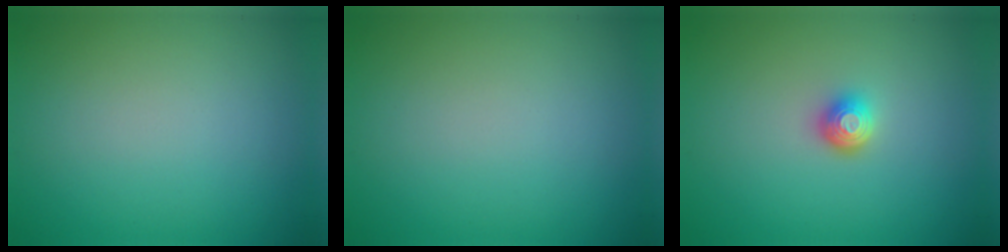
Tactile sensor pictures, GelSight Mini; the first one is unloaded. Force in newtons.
{"total": 0.0}
{"total": 1.8, "press": 1.3, "slide": 1.2}